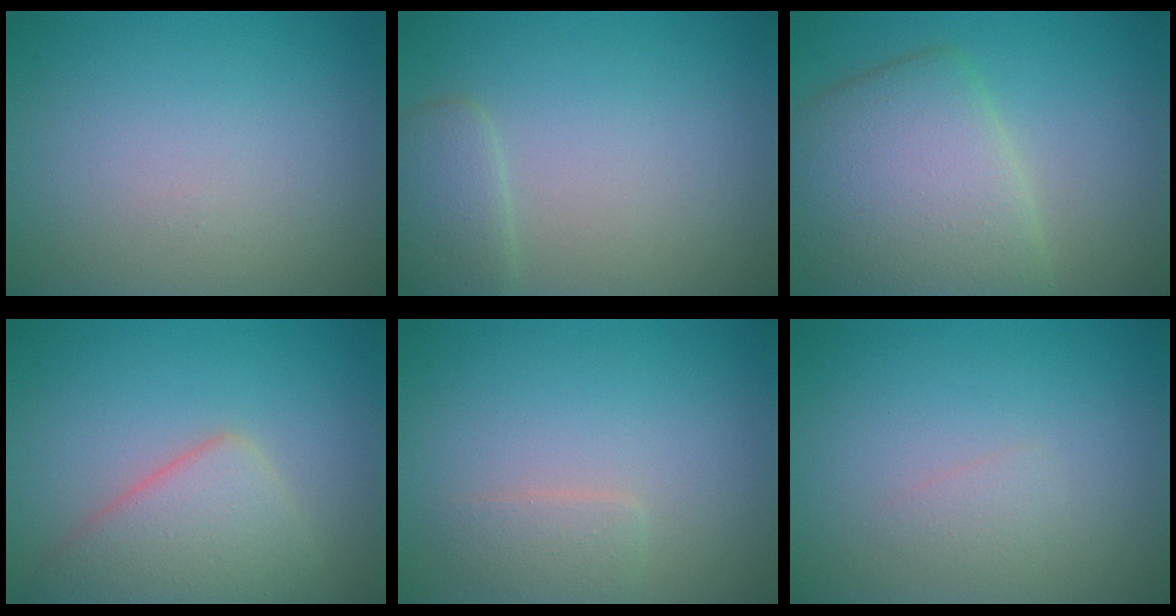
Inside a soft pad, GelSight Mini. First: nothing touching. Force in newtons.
{"total": 2.1, "press": 2.1, "slide": 0.1}
{"total": 7.5, "press": 7.5, "slide": 0.5}
{"total": 5.1, "press": 5.1, "slide": 0.1}
{"total": 1.5, "press": 1.5, "slide": 0.1}
{"total": 0.9, "press": 0.9, "slide": 0.1}